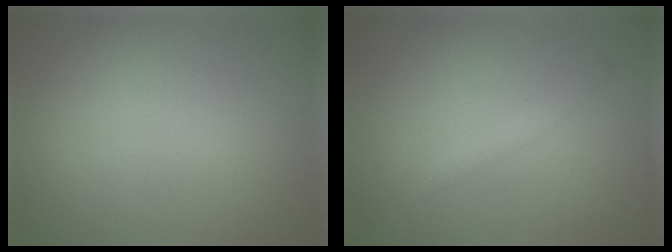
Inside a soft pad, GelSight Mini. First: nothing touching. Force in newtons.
{"total": 1.3, "press": 1.3, "slide": 0.0}